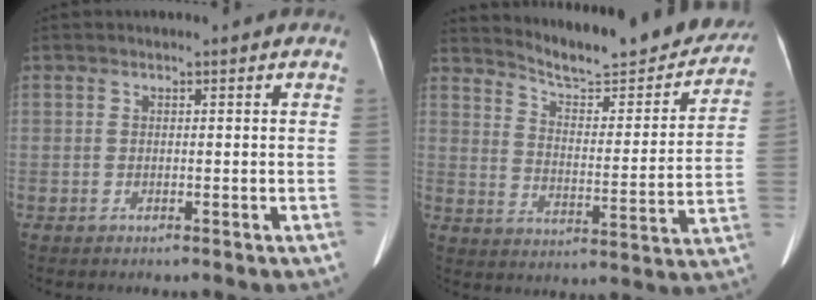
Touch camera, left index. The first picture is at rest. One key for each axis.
{"total": 19.0, "fx": 17.9, "fy": 2.6, "fz": 6.0, "tx": -0.085, "ty": -0.047, "tz": 0.238}